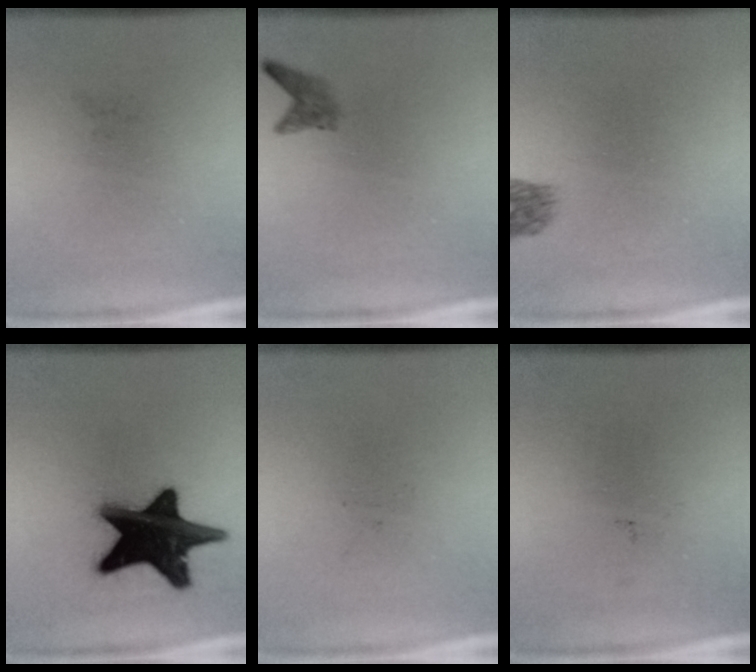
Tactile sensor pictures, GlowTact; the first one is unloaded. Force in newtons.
{"total": 1.6}
{"total": 1.6}
{"total": 19.9}
{"total": 0.0}
{"total": 0.0}